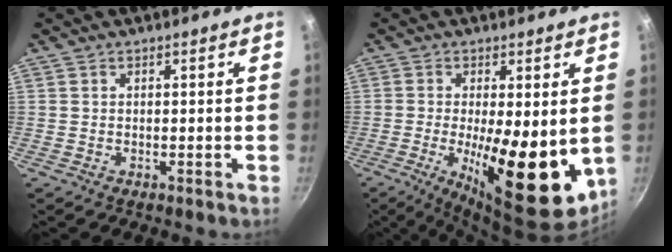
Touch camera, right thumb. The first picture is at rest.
{"total": 16.8, "force": [-1.7, 5.8, 15.7], "torque": [-0.222, -0.021, -0.017]}